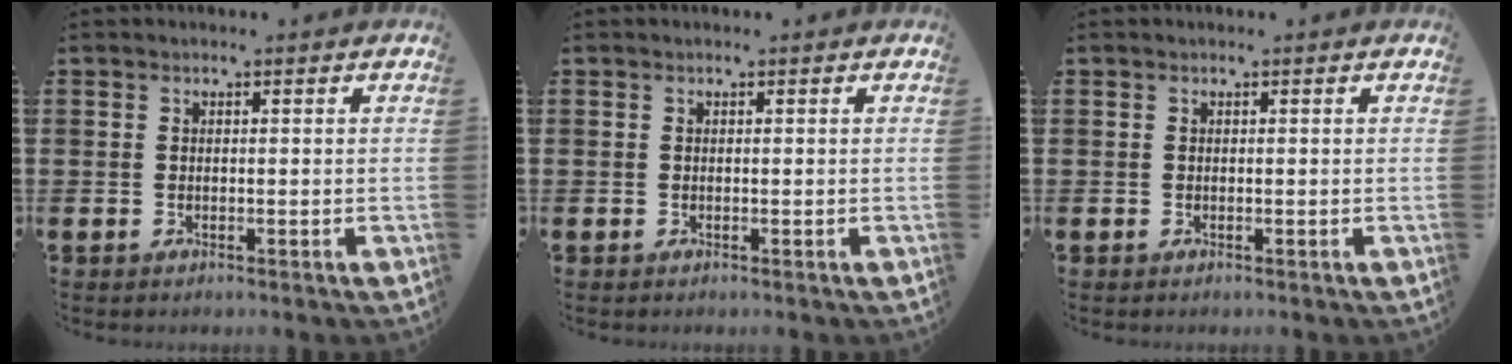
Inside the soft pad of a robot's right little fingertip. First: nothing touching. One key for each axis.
{"total": 0.0}
{"total": 0.0}